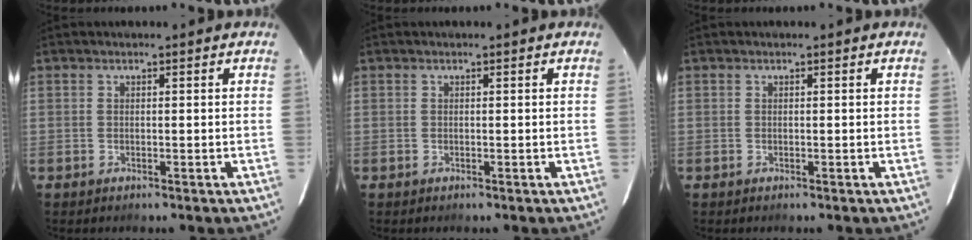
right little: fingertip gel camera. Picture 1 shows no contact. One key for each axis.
{"total": 0.0}
{"total": 0.0}